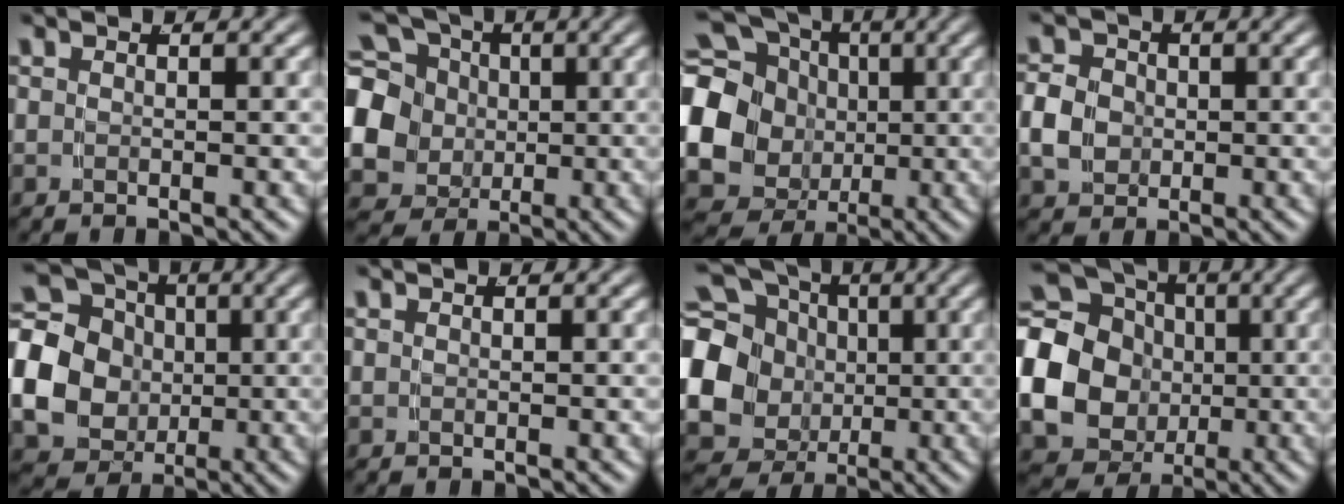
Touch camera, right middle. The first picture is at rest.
{"total": 11.5, "force": [-0.5, 10.1, 5.4], "torque": [-0.117, -0.031, -0.013]}
{"total": 18.0, "force": [0.0, 15.9, 8.6], "torque": [-0.178, -0.030, -0.016]}
{"total": 4.3, "force": [-0.3, 3.7, 2.2], "torque": [-0.044, -0.005, -0.003]}
{"total": 16.1, "force": [-0.3, 14.5, 7.0], "torque": [-0.171, -0.041, -0.014]}
{"total": 0.0}
{"total": 16.0, "force": [-0.3, 14.1, 7.6], "torque": [-0.160, -0.036, -0.014]}
{"total": 20.0, "force": [0.2, 17.9, 9.0], "torque": [-0.215, -0.043, -0.009]}